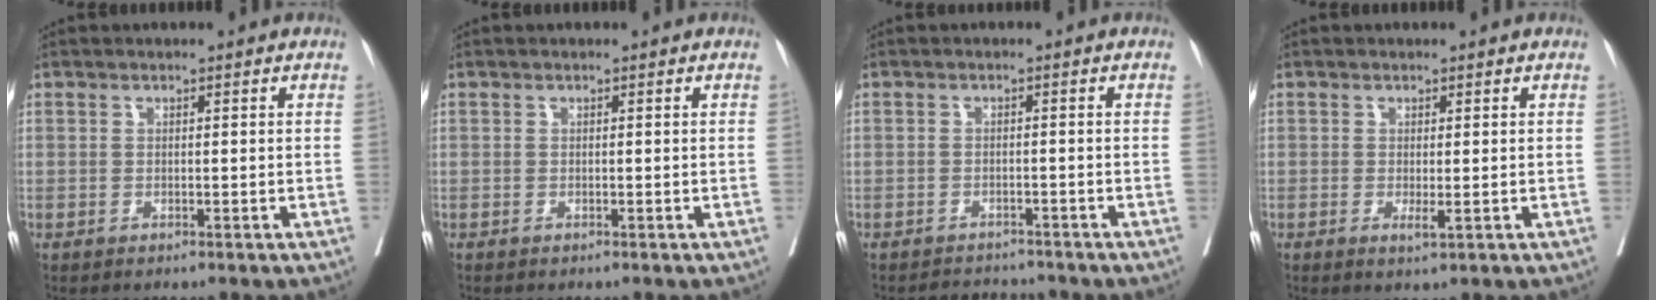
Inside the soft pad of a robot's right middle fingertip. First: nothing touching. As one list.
[{"total": 0.0}, {"total": 2.7, "force": [-2.7, 0.4, -0.2], "torque": [0.002, -0.007, -0.041]}, {"total": 1.4, "force": [0.1, 0.1, 1.4], "torque": [-0.025, -0.005, 0.004]}]